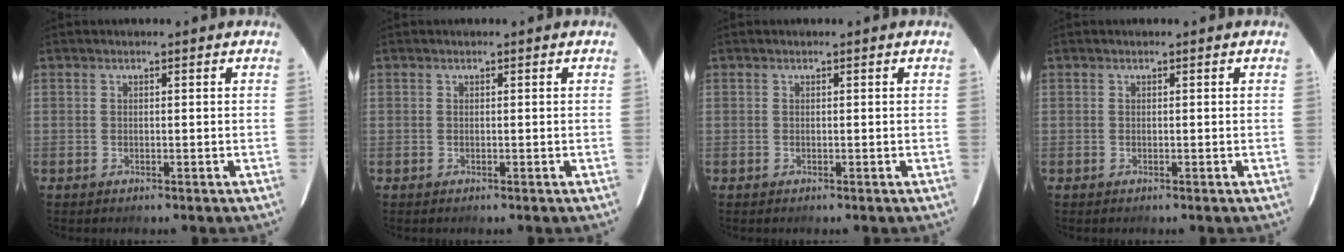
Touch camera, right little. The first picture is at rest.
{"total": 0.0}
{"total": 0.0}
{"total": 0.0}